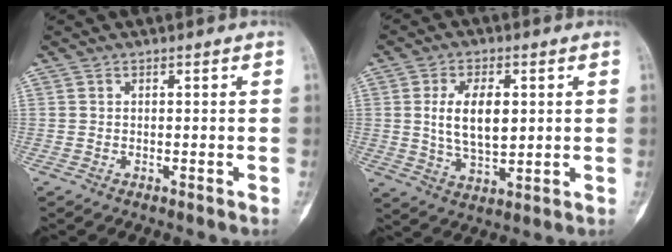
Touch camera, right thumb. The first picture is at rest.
{"total": 10.2, "force": [1.5, 5.5, 8.5], "torque": [-0.142, -0.010, 0.034]}